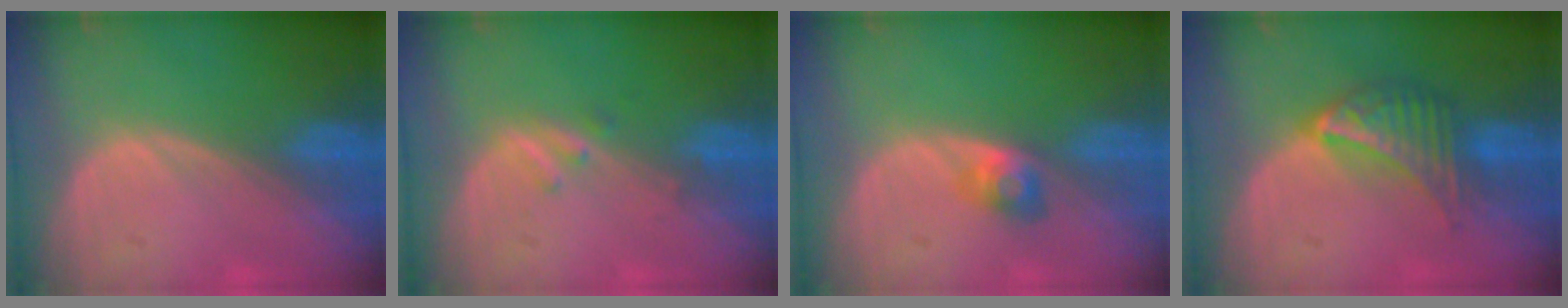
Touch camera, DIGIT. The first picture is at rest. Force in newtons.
{"total": 1.4, "press": 1.4, "slide": 0.2}
{"total": 2.6, "press": 2.4, "slide": 0.9}
{"total": 7.2, "press": 6.3, "slide": 3.3}